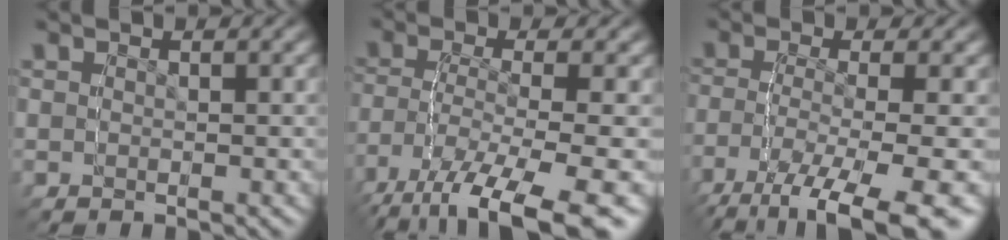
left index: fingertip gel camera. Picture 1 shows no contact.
{"total": 3.0, "force": [-1.5, 1.1, 2.4], "torque": [-0.054, 0.002, -0.016]}
{"total": 3.0, "force": [-1.8, 0.7, 2.3], "torque": [-0.052, -0.004, -0.021]}